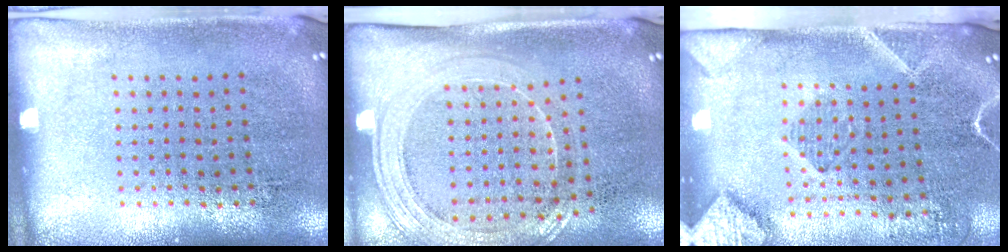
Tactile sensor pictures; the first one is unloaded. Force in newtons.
{"total": 1.9, "press": 1.7, "slide": 1.0}
{"total": 2.7, "press": 2.0, "slide": 1.8}